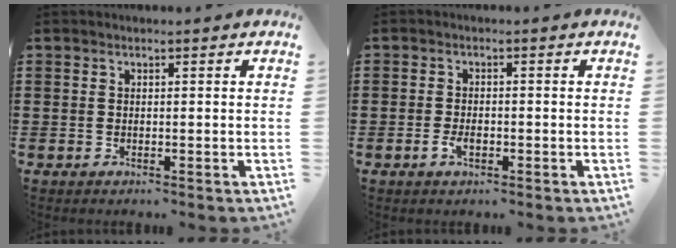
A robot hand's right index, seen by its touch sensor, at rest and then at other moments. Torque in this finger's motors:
{"motor_torque": [1.07, 1.07, 0.01, 0.01]}